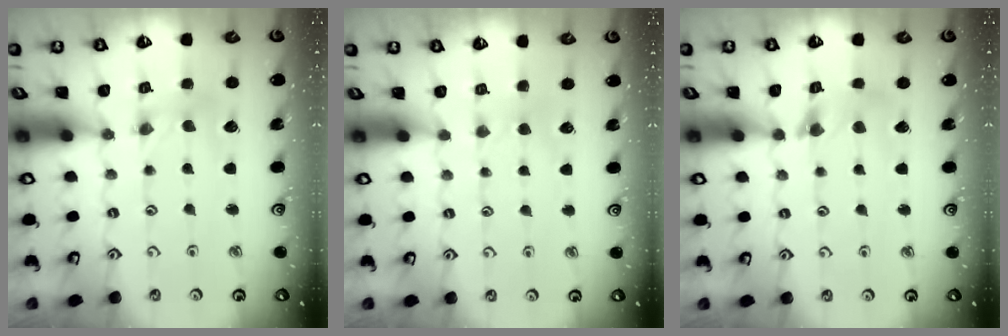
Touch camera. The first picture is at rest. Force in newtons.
{"total": 1.8, "press": 1.8, "slide": 0.3}
{"total": 5.0, "press": 5.0, "slide": 0.5}